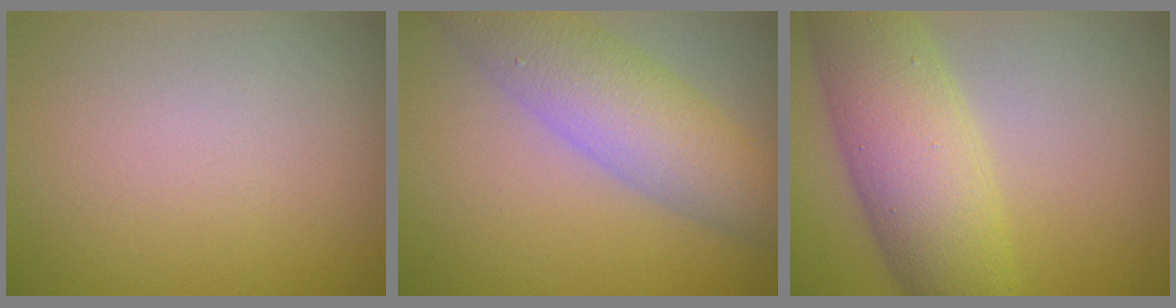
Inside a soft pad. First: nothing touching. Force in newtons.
{"total": 6.8, "press": 6.8, "slide": 0.2}
{"total": 8.6, "press": 8.6, "slide": 0.3}